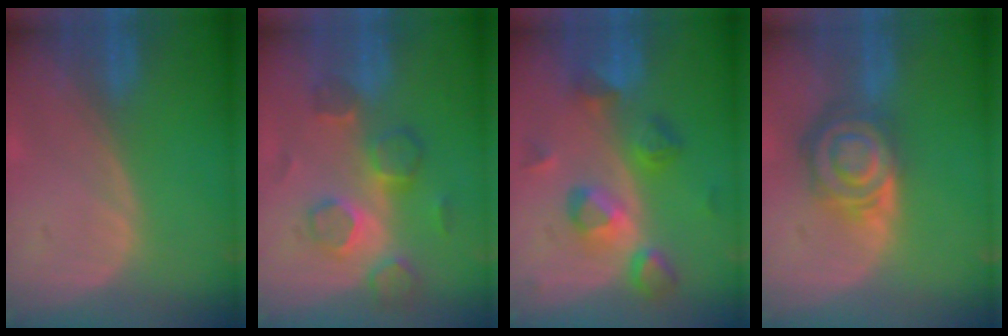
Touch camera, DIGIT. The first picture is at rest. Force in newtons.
{"total": 7.8, "press": 7.3, "slide": 2.8}
{"total": 7.6, "press": 7.5, "slide": 0.6}
{"total": 8.0, "press": 7.1, "slide": 3.7}